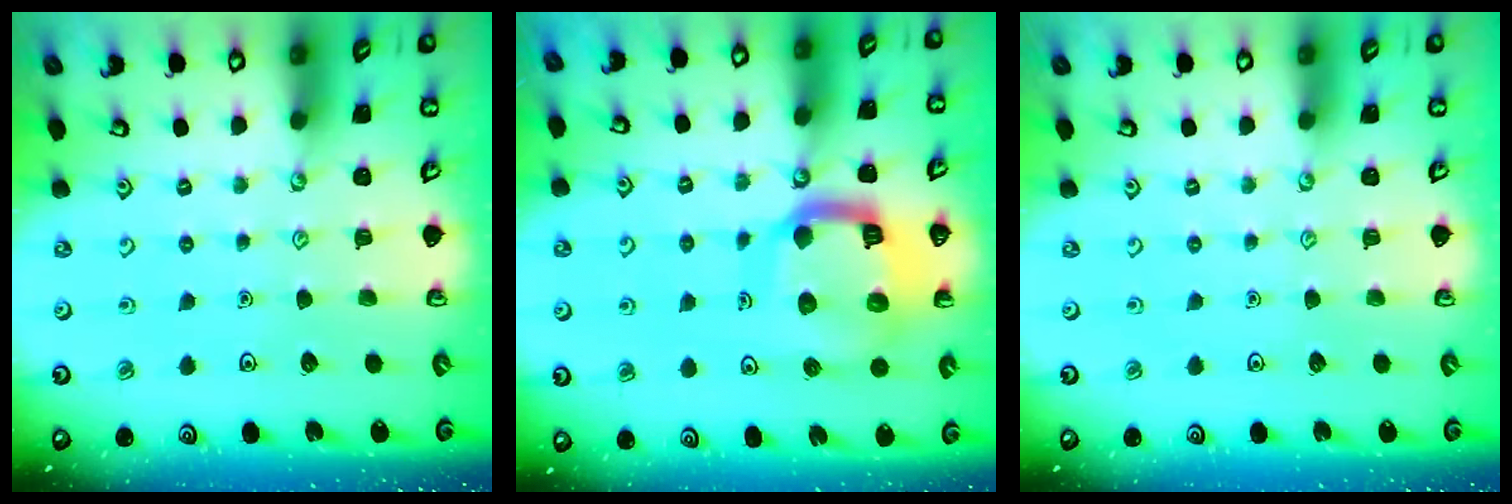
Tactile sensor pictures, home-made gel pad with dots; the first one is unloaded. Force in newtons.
{"total": 16.4, "press": 16.3, "slide": 2.0}
{"total": 0.0}